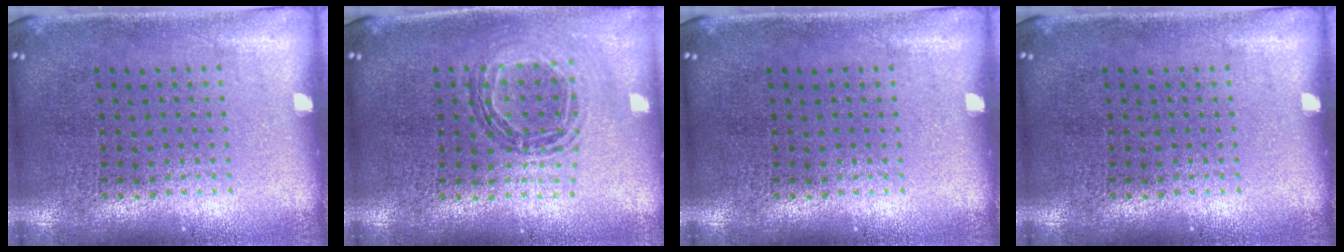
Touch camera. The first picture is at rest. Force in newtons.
{"total": 0.8, "press": 0.8, "slide": 0.1}
{"total": 0.0}
{"total": 0.0}